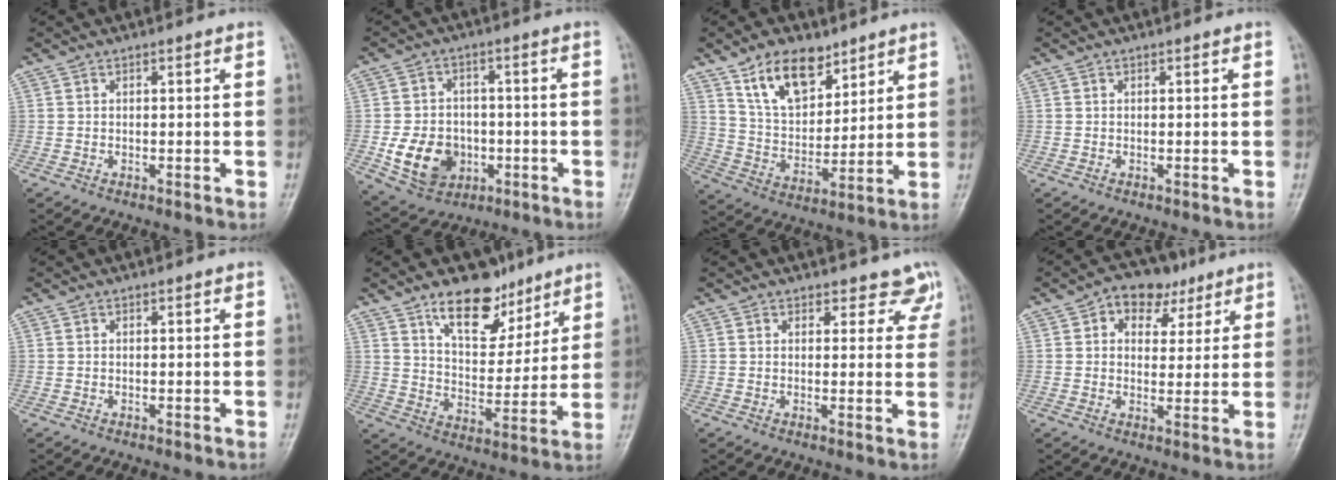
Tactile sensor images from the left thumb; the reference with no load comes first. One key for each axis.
{"total": 11.0, "fx": -2.7, "fy": 8.9, "fz": 6.0, "tx": -0.073, "ty": 0.008, "tz": -0.037}
{"total": 12.7, "fx": 8.1, "fy": 7.0, "fz": 6.8, "tx": -0.085, "ty": -0.048, "tz": 0.154}
{"total": 0.0}
{"total": 0.0}
{"total": 12.7, "fx": 8.6, "fy": 6.8, "fz": 6.3, "tx": -0.062, "ty": -0.058, "tz": 0.146}
{"total": 4.6, "fx": 3.8, "fy": 2.4, "fz": 0.3, "tx": 0.035, "ty": -0.023, "tz": 0.029}
{"total": 8.7, "fx": 4.3, "fy": 6.2, "fz": 4.3, "tx": -0.026, "ty": -0.006, "tz": 0.062}